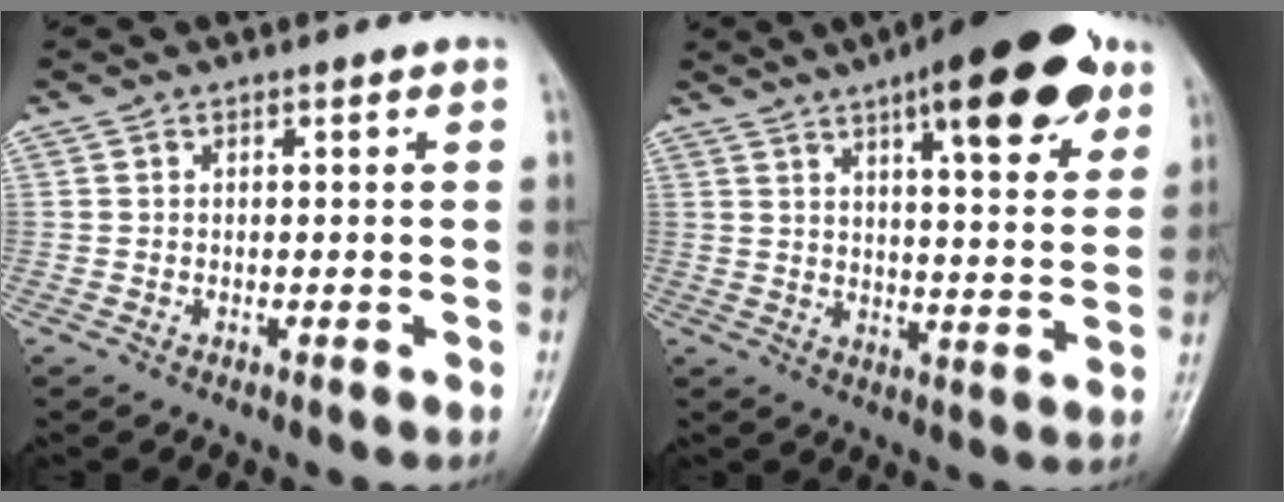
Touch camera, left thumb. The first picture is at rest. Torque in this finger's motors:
{"motor_torque": [0.95, 0.26, 1.51, -1.25, 0.28]}